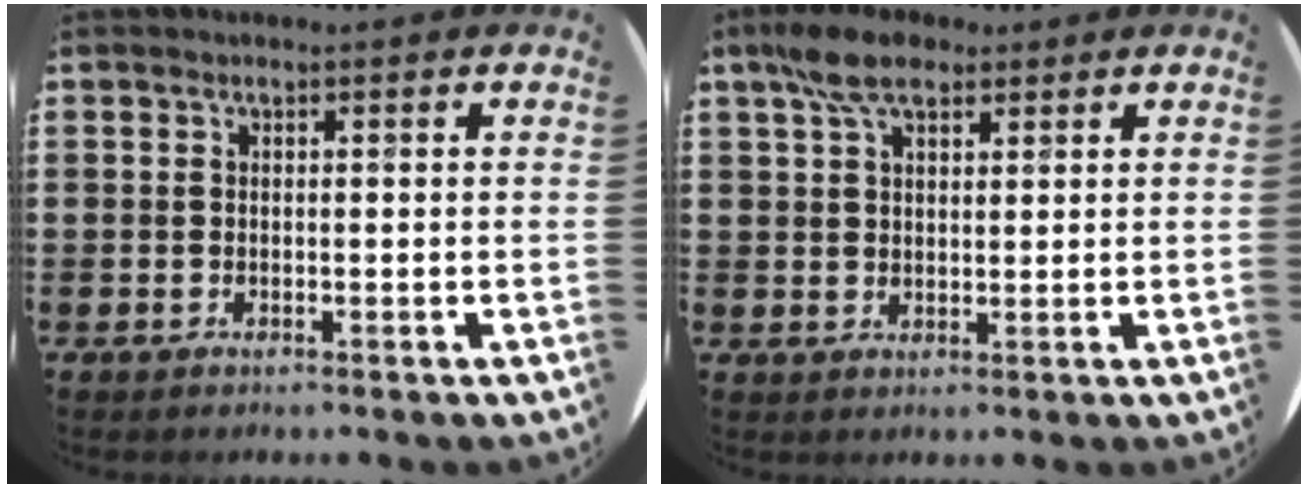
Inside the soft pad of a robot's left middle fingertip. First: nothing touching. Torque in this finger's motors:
{"motor_torque": [0.25, -0.27, -0.41, -0.09]}